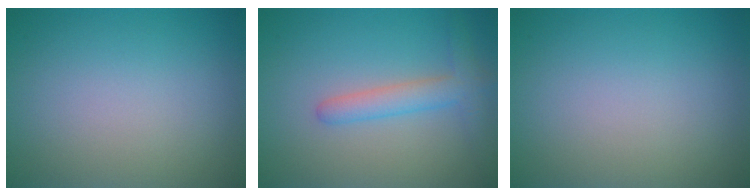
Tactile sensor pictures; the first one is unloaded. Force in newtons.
{"total": 3.0, "press": 3.0, "slide": 0.2}
{"total": 0.0}